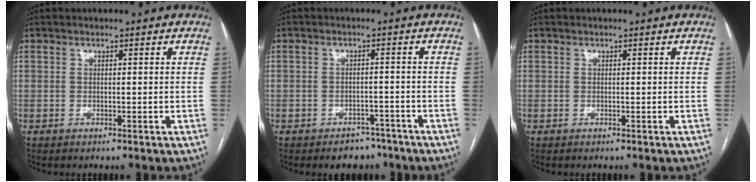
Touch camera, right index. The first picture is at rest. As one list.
[{"total": 4.1, "force": [-3.1, 2.6, 0.7], "torque": [-0.002, 0.013, -0.039]}, {"total": 0.0}]